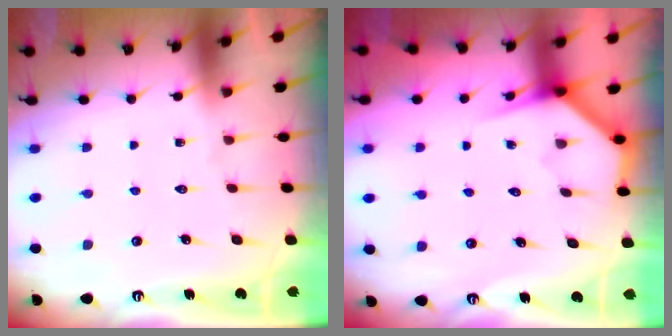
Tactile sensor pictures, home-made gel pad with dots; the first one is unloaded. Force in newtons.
{"total": 3.9, "press": 3.9, "slide": 0.2}